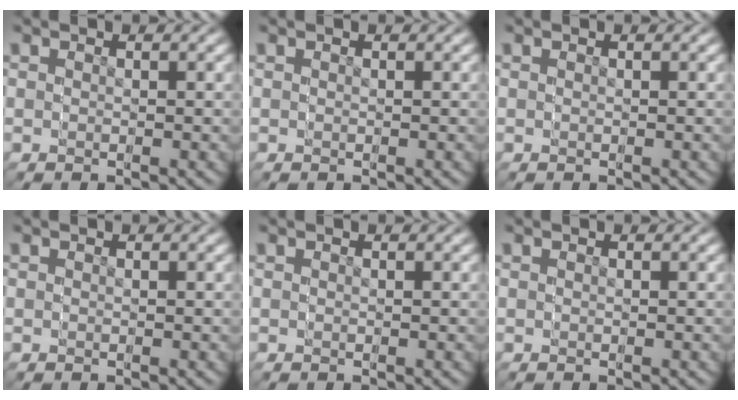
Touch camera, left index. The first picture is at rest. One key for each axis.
{"total": 0.0}
{"total": 0.0}
{"total": 0.0}
{"total": 0.0}
{"total": 0.0}